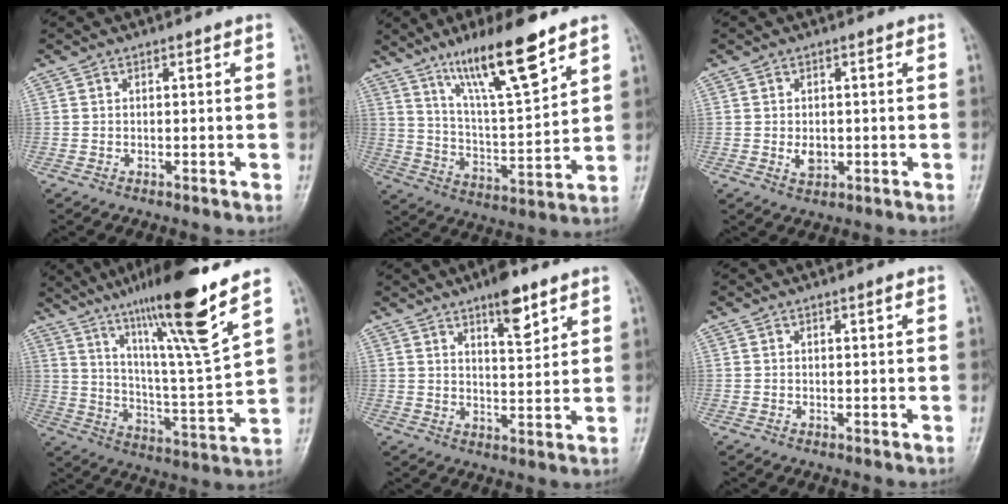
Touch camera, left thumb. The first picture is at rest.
{"total": 15.7, "force": [10.6, 2.5, 11.3], "torque": [-0.188, -0.062, 0.196]}
{"total": 2.9, "force": [-0.3, 2.1, 2.0], "torque": [-0.027, -0.003, 0.000]}
{"total": 20.0, "force": [13.2, 0.8, 15.1], "torque": [-0.234, -0.068, 0.222]}
{"total": 7.6, "force": [4.9, 2.4, 5.3], "torque": [-0.066, -0.031, 0.074]}
{"total": 0.9, "force": [0.4, 0.3, 0.8], "torque": [-0.012, 0.001, 0.006]}